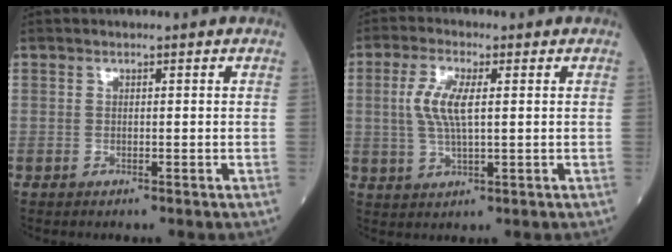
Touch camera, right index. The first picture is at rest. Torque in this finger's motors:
{"motor_torque": [0.90, 0.38, 0.49, 0.14]}